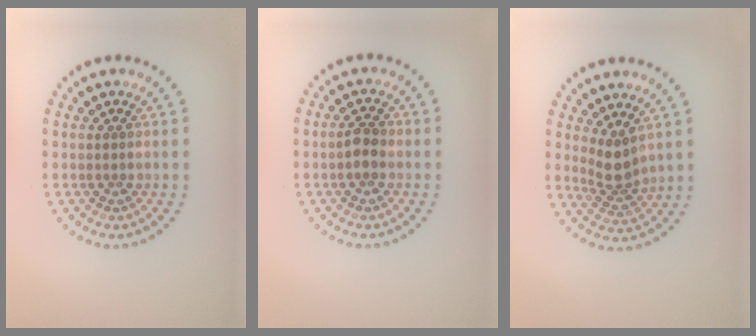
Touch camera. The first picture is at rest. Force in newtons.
{"total": 1.9, "press": 1.8, "slide": 0.3}
{"total": 2.8, "press": 2.2, "slide": 1.8}